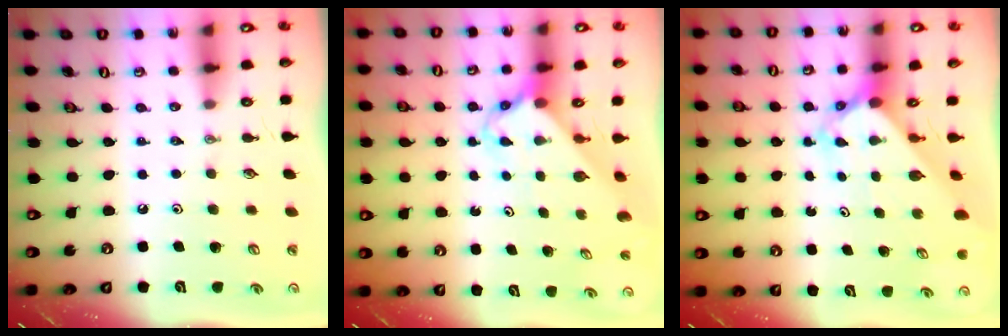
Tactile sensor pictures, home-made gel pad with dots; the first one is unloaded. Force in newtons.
{"total": 2.7, "press": 2.7, "slide": 0.3}
{"total": 2.7, "press": 2.7, "slide": 0.2}